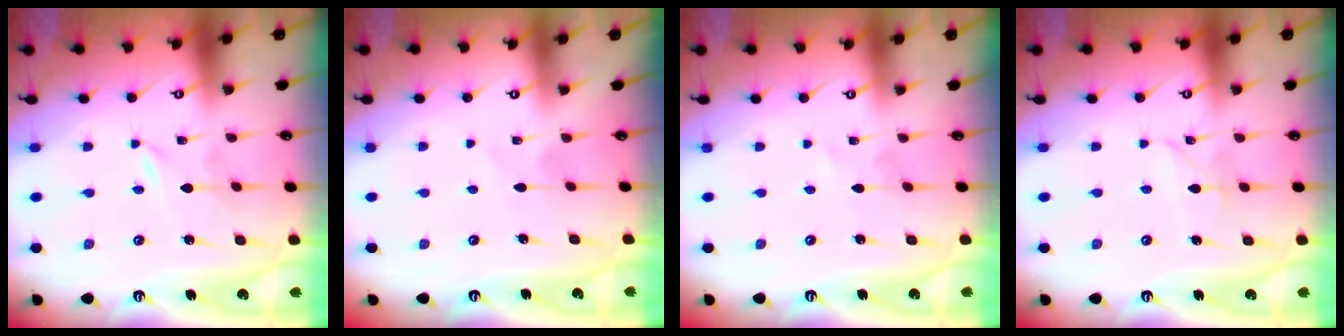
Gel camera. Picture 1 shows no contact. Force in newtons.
{"total": 3.5, "press": 3.5, "slide": 0.5}
{"total": 1.2, "press": 1.2, "slide": 0.1}
{"total": 2.8, "press": 2.8, "slide": 0.3}